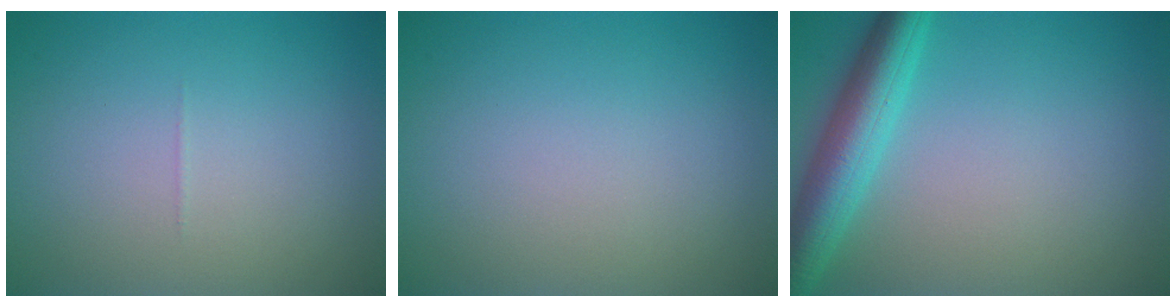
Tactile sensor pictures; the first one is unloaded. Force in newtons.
{"total": 0.0}
{"total": 5.4, "press": 5.4, "slide": 0.1}